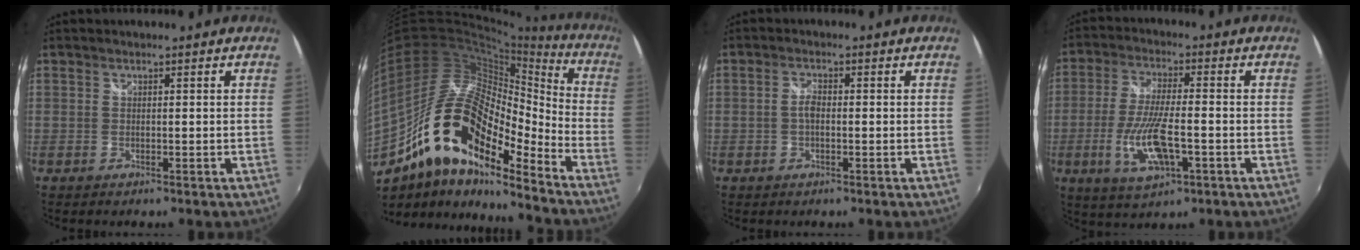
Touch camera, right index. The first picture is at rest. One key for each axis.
{"total": 21.7, "fx": -12.7, "fy": 8.5, "fz": 15.3, "tx": -0.271, "ty": -0.021, "tz": -0.248}
{"total": 2.0, "fx": -0.4, "fy": 1.0, "fz": 1.7, "tx": -0.033, "ty": 0.005, "tz": -0.009}
{"total": 11.2, "fx": -3.5, "fy": 3.4, "fz": 10.1, "tx": -0.205, "ty": -0.013, "tz": -0.064}